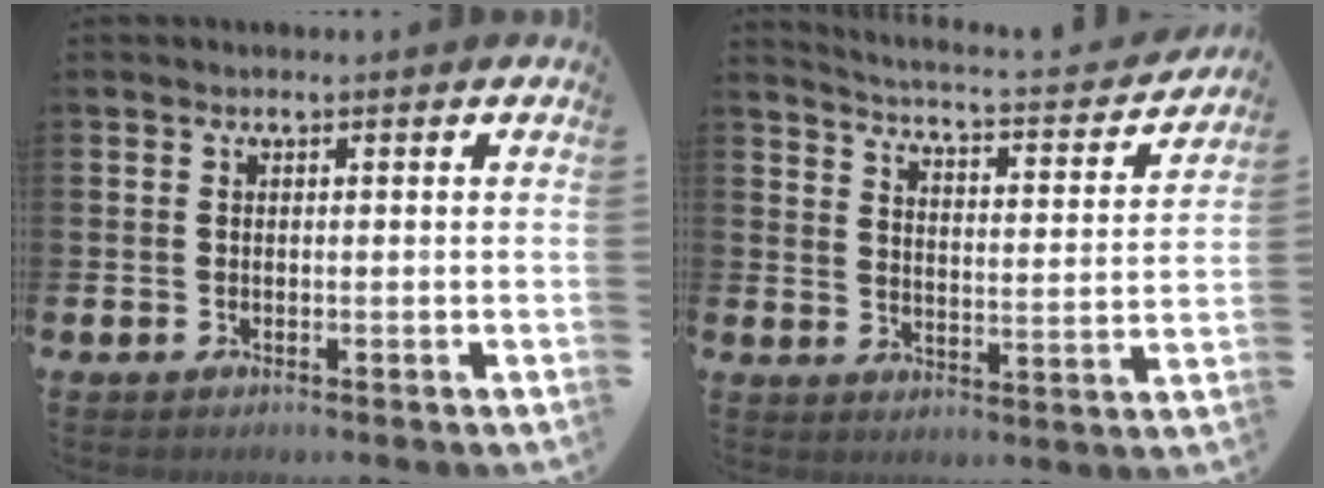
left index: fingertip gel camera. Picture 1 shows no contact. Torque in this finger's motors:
{"motor_torque": [0.96, -1.18, 0.20, 0.04]}